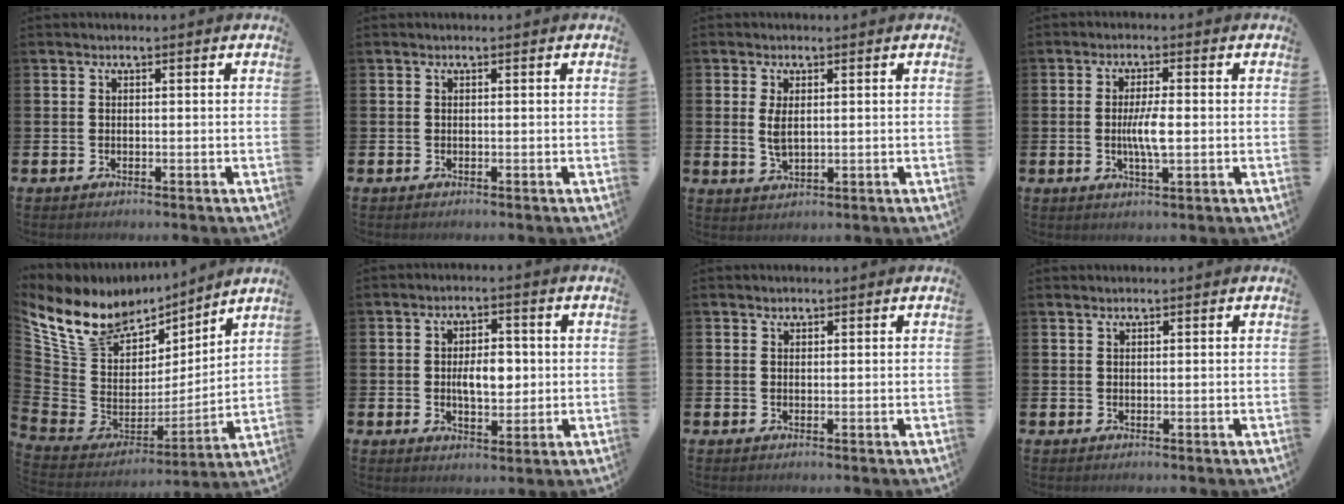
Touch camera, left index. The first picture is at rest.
{"total": 0.0}
{"total": 2.6, "force": [0.9, 1.2, 2.2], "torque": [-0.037, 0.000, 0.013]}
{"total": 4.2, "force": [-0.3, 1.0, 4.0], "torque": [-0.065, -0.002, -0.009]}
{"total": 10.3, "force": [8.5, 5.5, 2.2], "torque": [-0.109, -0.055, 0.160]}
{"total": 4.5, "force": [0.1, 2.6, 3.7], "torque": [-0.051, 0.000, -0.006]}
{"total": 0.8, "force": [0.7, 0.3, -0.1], "torque": [0.014, -0.003, 0.011]}
{"total": 0.7, "force": [0.7, 0.1, 0.0], "torque": [0.001, 0.000, 0.012]}